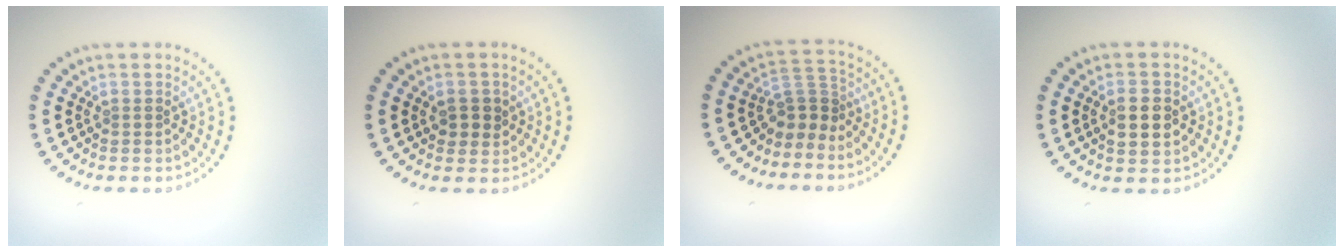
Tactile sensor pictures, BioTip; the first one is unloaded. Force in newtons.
{"total": 2.0, "press": 2.0, "slide": 0.5}
{"total": 2.8, "press": 1.8, "slide": 2.2}
{"total": 2.7, "press": 2.7, "slide": 0.2}